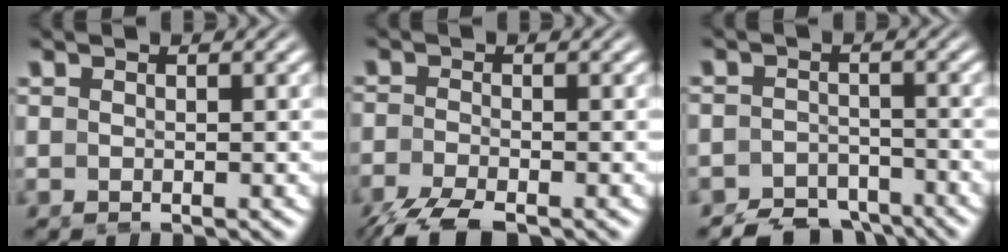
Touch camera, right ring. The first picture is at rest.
{"total": 4.4, "force": [-3.9, 1.1, 1.6], "torque": [-0.033, -0.024, -0.061]}
{"total": 6.8, "force": [-6.2, 2.8, 0.7], "torque": [0.017, -0.018, -0.111]}